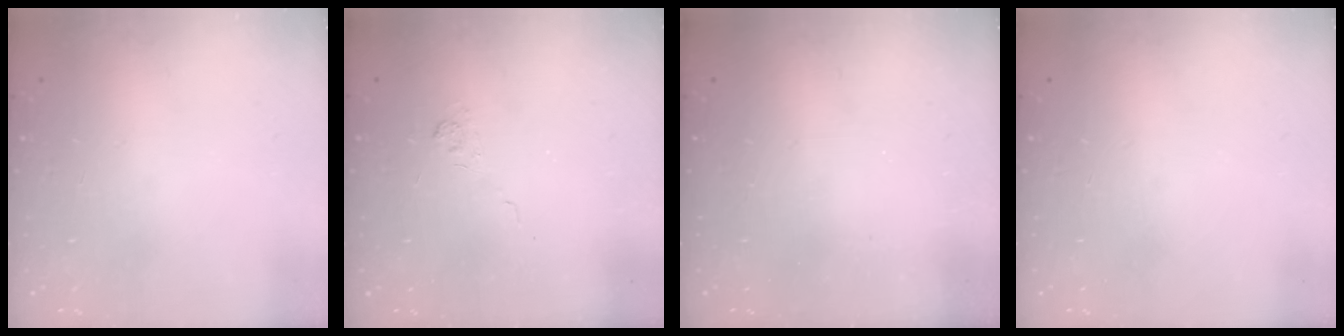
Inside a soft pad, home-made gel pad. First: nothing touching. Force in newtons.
{"total": 2.5, "press": 2.1, "slide": 1.4}
{"total": 2.6, "press": 2.5, "slide": 0.8}
{"total": 0.0}